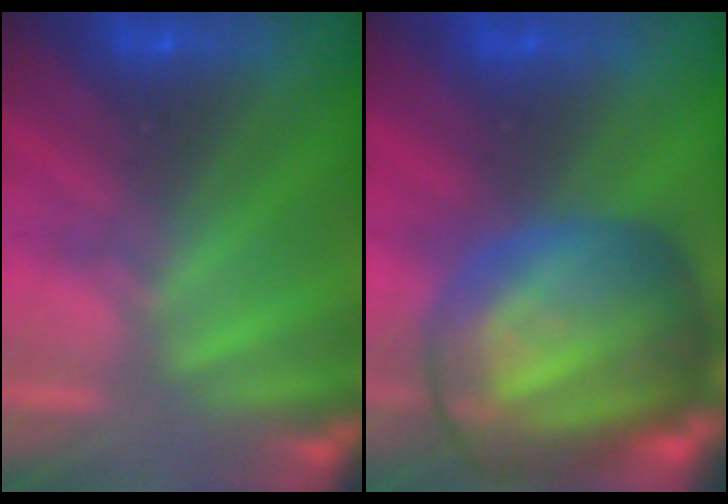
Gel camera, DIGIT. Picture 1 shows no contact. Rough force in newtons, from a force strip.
{"total": 8.0}